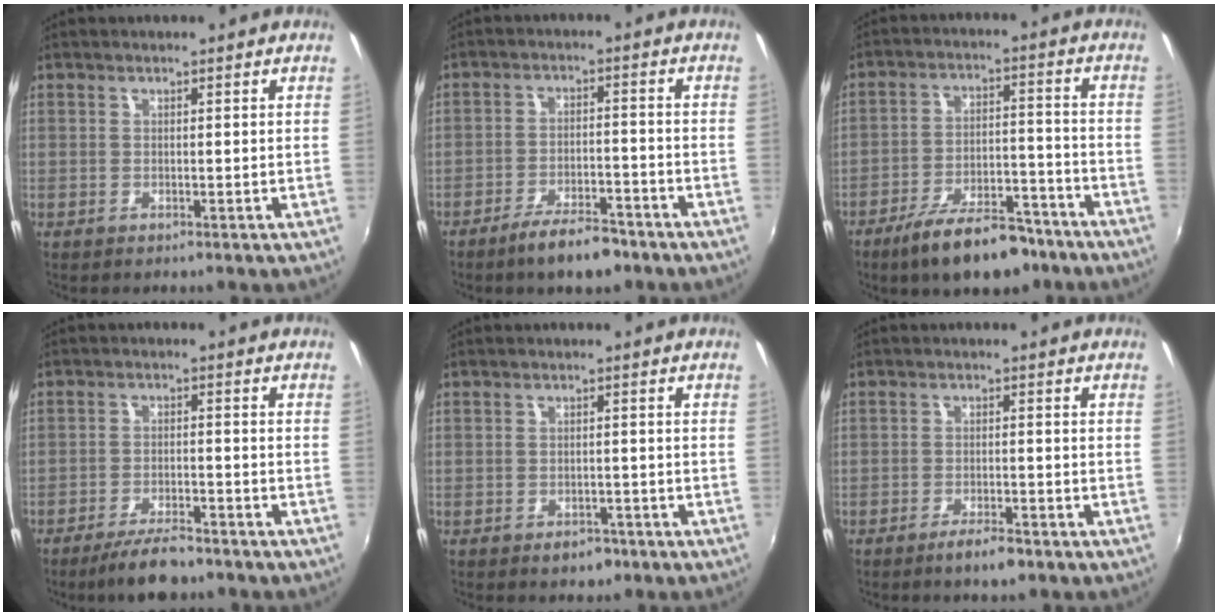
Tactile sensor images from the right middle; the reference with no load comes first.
{"total": 7.9, "force": [-6.1, 2.3, 4.5], "torque": [-0.091, 0.004, -0.095]}
{"total": 14.2, "force": [-10.6, 5.1, 8.0], "torque": [-0.149, 0.002, -0.159]}
{"total": 6.8, "force": [-5.6, 1.6, 3.4], "torque": [-0.078, -0.006, -0.095]}
{"total": 3.1, "force": [-2.0, 2.1, 1.1], "torque": [-0.023, 0.002, -0.023]}
{"total": 3.9, "force": [-2.8, 0.9, 2.5], "torque": [-0.057, -0.002, -0.050]}